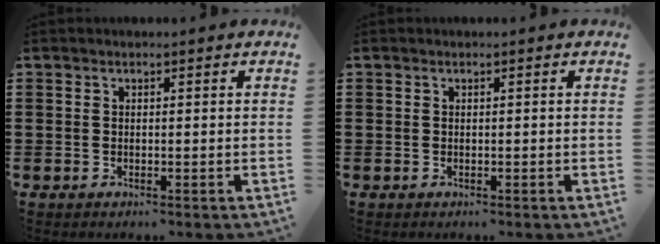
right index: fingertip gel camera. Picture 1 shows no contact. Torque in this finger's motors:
{"motor_torque": [-0.63, 0.33, -0.38, -0.06]}